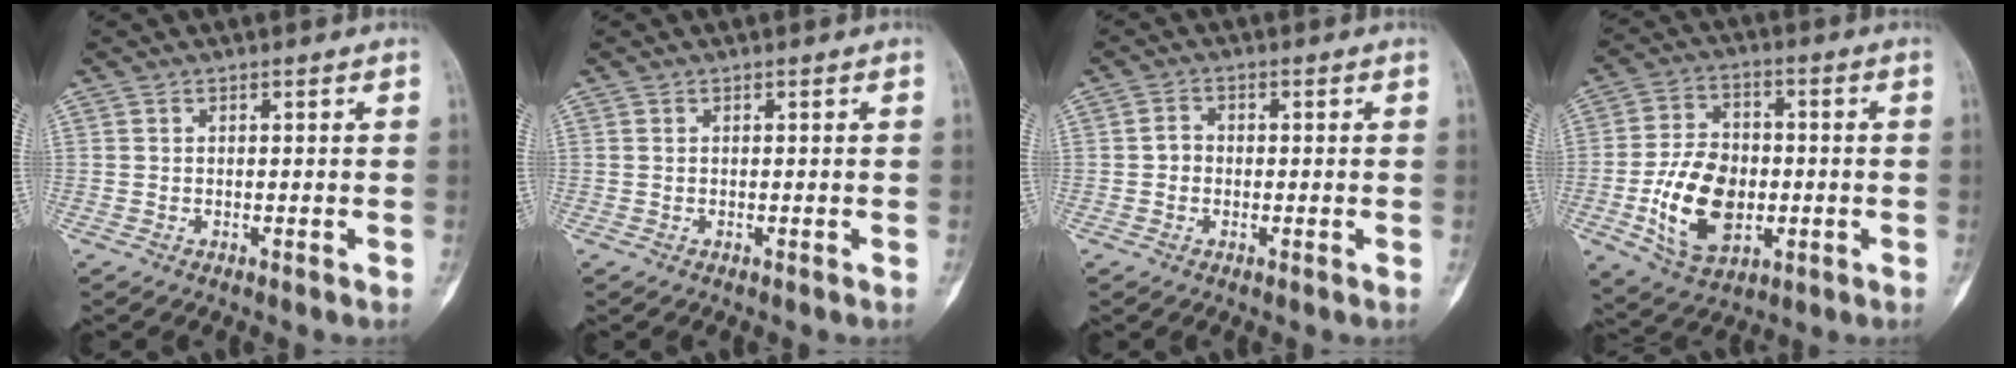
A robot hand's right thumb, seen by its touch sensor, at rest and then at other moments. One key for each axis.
{"total": 0.0}
{"total": 3.2, "fx": 0.0, "fy": 2.5, "fz": 2.0, "tx": -0.032, "ty": 0.009, "tz": -0.003}
{"total": 14.7, "fx": -2.8, "fy": 9.8, "fz": 10.6, "tx": -0.162, "ty": 0.010, "tz": -0.042}